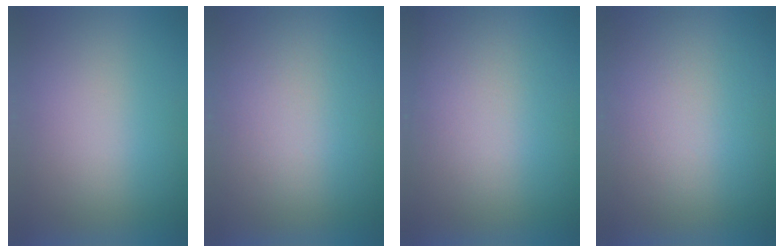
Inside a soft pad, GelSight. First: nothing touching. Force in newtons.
{"total": 4.1}
{"total": 2.6}
{"total": 4.0}